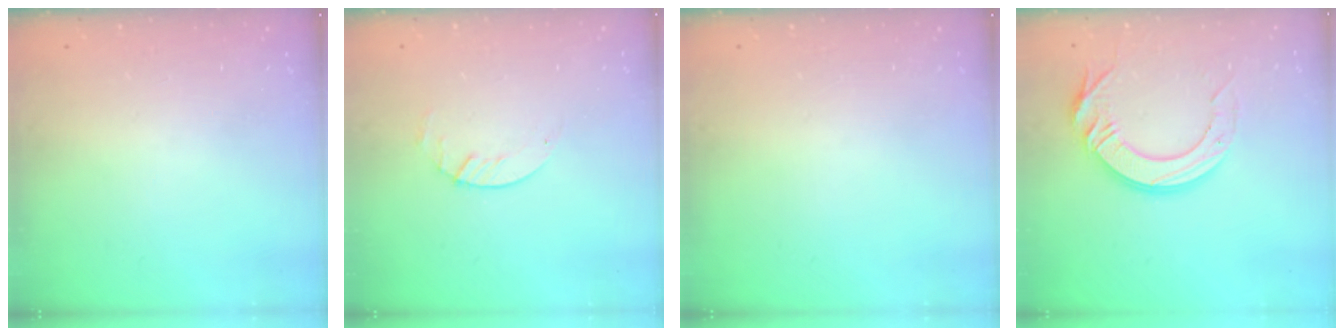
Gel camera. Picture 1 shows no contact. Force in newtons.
{"total": 1.7, "press": 1.6, "slide": 0.2}
{"total": 0.0}
{"total": 14.2, "press": 14.1, "slide": 1.5}